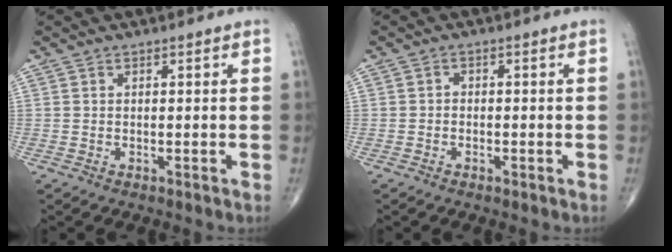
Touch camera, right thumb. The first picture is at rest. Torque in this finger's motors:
{"motor_torque": [1.94, 3.06, -0.13, -0.10, -0.03]}